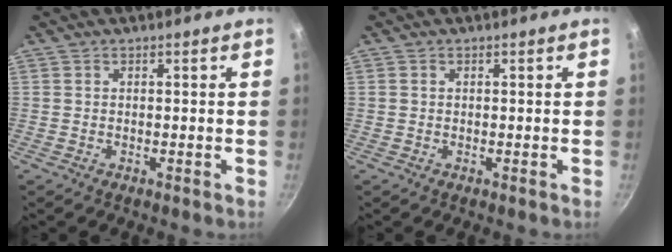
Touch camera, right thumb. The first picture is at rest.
{"total": 0.0}